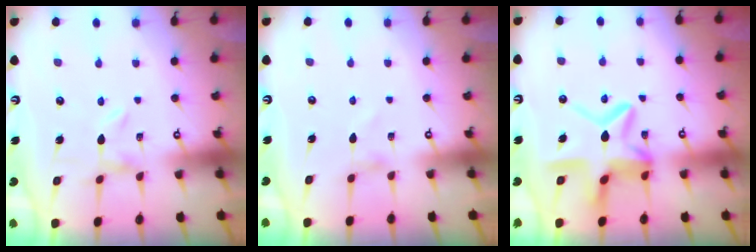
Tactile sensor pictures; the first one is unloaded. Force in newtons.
{"total": 0.7, "press": 0.7, "slide": 0.2}
{"total": 13.6, "press": 13.6, "slide": 1.3}